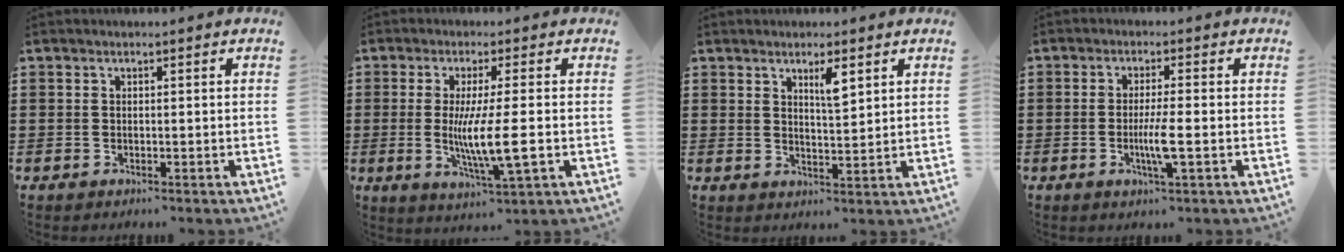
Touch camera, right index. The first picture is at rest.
{"total": 8.7, "force": [-1.0, 0.9, 8.6], "torque": [-0.169, -0.016, -0.023]}
{"total": 3.6, "force": [2.2, 0.8, 2.7], "torque": [-0.041, -0.002, 0.034]}
{"total": 4.5, "force": [-1.1, 0.1, 4.4], "torque": [-0.085, -0.011, -0.022]}